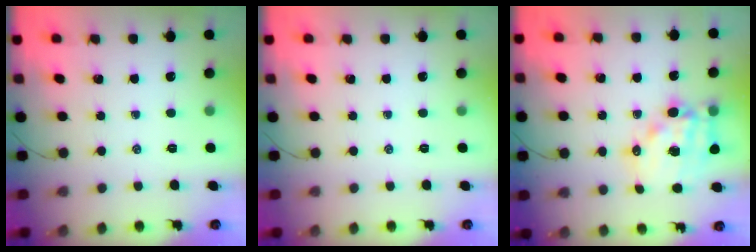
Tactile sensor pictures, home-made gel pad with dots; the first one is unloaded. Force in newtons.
{"total": 0.0}
{"total": 14.5, "press": 14.1, "slide": 3.4}